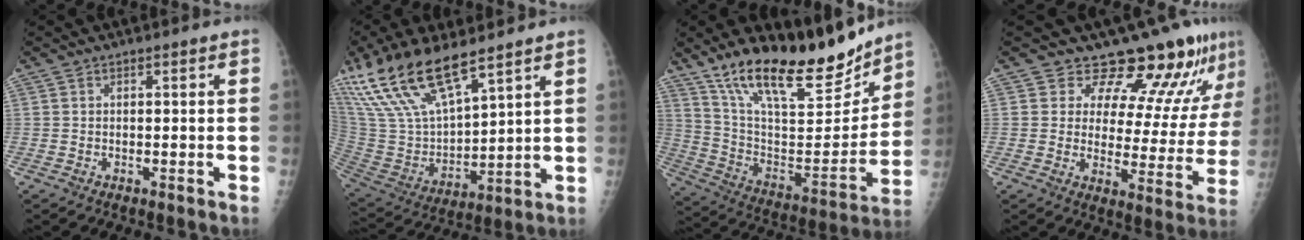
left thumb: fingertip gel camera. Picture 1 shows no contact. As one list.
[{"total": 20.4, "force": [14.3, 6.9, 12.8], "torque": [-0.254, -0.049, 0.286]}, {"total": 24.4, "force": [18.7, 7.7, 13.7], "torque": [-0.184, -0.091, 0.317]}, {"total": 15.9, "force": [13.6, 5.6, 6.1], "torque": [-0.030, -0.094, 0.167]}]